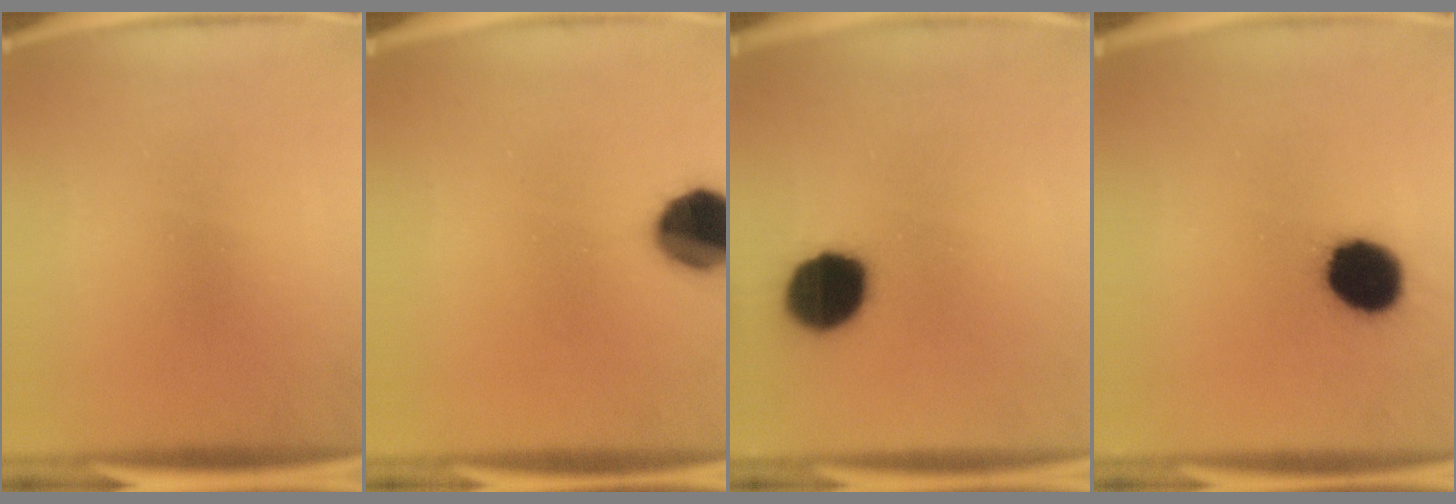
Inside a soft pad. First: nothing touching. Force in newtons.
{"total": 14.1}
{"total": 14.4}
{"total": 13.8}